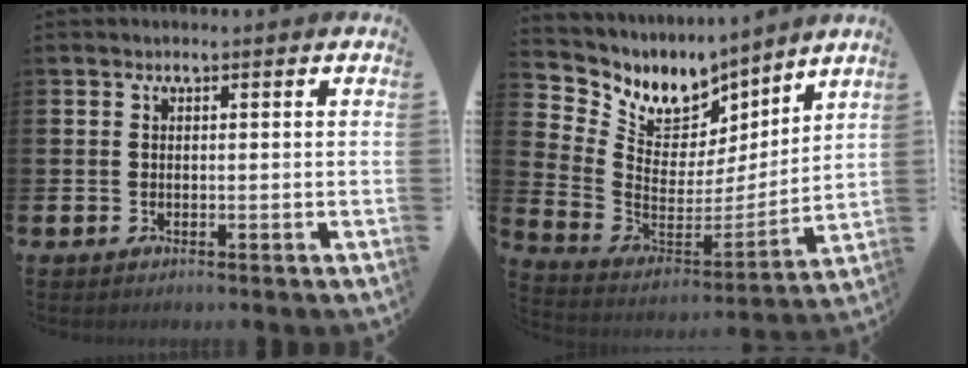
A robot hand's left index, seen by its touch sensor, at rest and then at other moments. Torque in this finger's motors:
{"motor_torque": [0.75, -0.86, 0.02, 0.01]}